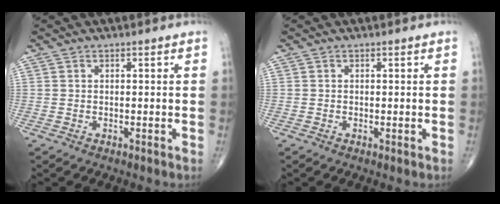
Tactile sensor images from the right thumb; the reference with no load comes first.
{"total": 0.0}